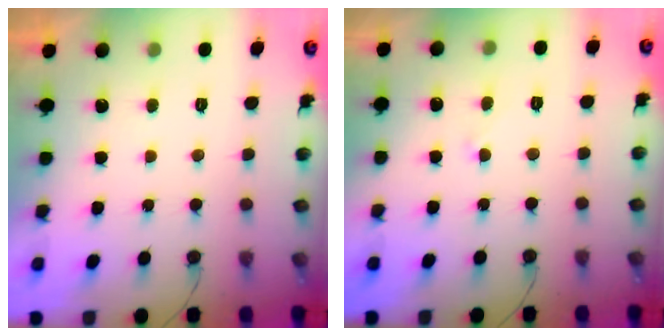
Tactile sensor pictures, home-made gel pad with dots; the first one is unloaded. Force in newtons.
{"total": 2.9, "press": 2.9, "slide": 0.3}